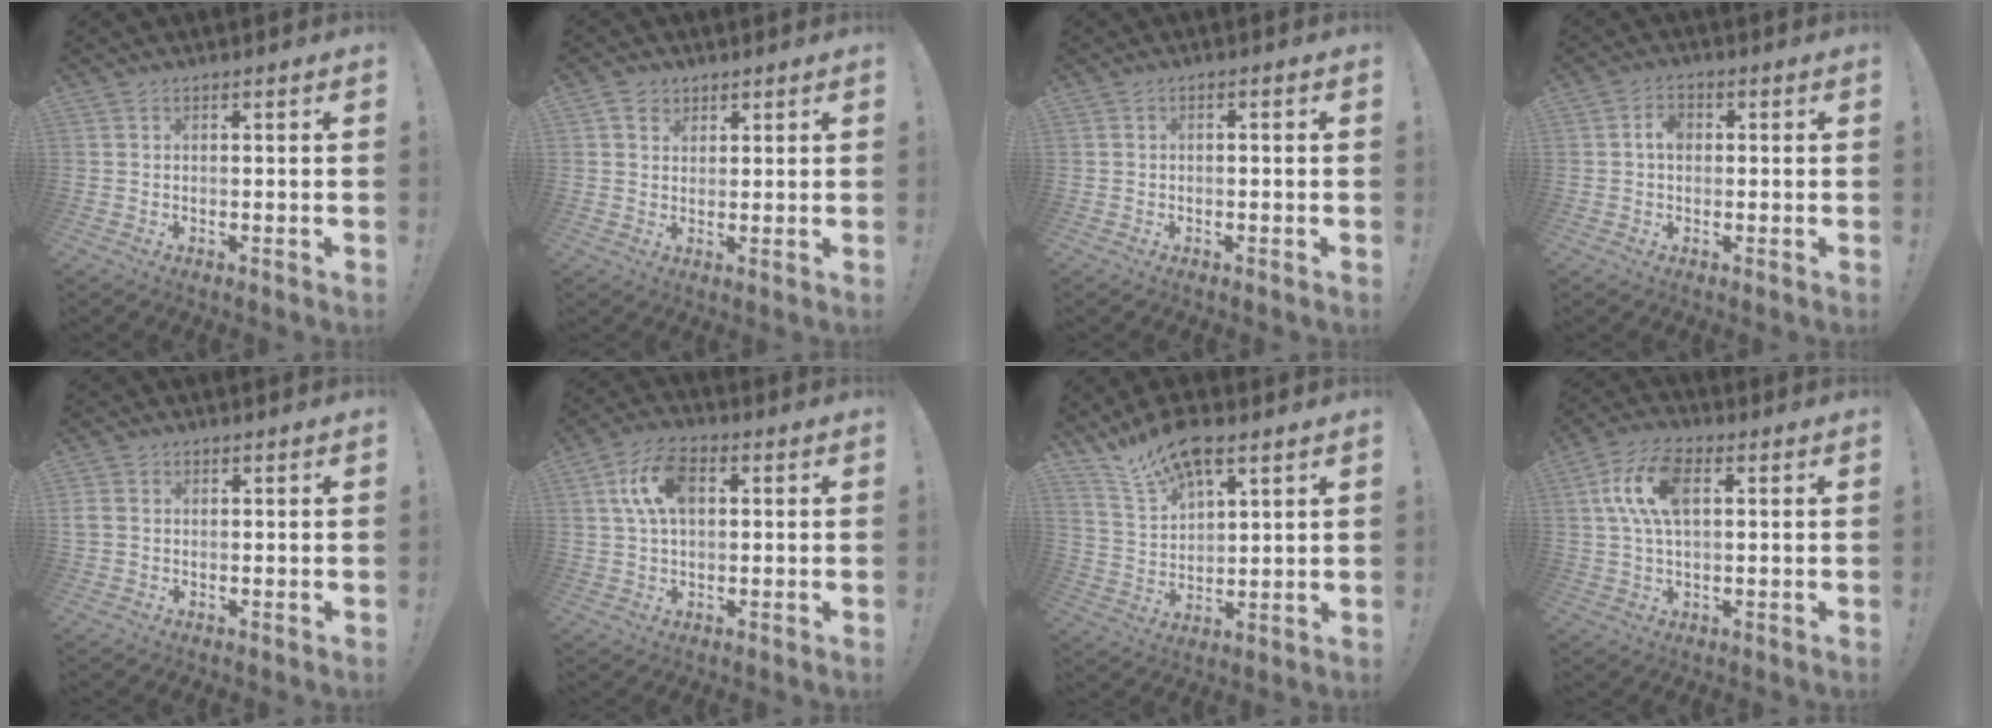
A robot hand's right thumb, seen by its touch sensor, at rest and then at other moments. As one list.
[{"total": 3.9, "force": [2.3, 2.9, 1.1], "torque": [-0.024, -0.003, 0.043]}, {"total": 1.0, "force": [-0.8, 0.3, 0.5], "torque": [-0.010, 0.004, -0.015]}, {"total": 4.1, "force": [0.3, 2.8, 2.9], "torque": [-0.045, 0.006, 0.002]}, {"total": 3.1, "force": [1.0, 2.6, 1.3], "torque": [-0.026, 0.003, 0.022]}, {"total": 11.6, "force": [3.0, 7.1, 8.6], "torque": [-0.166, 0.014, 0.056]}, {"total": 13.3, "force": [10.1, 5.1, 7.0], "torque": [-0.136, -0.056, 0.185]}, {"total": 11.9, "force": [3.1, 6.4, 9.6], "torque": [-0.195, 0.010, 0.058]}]